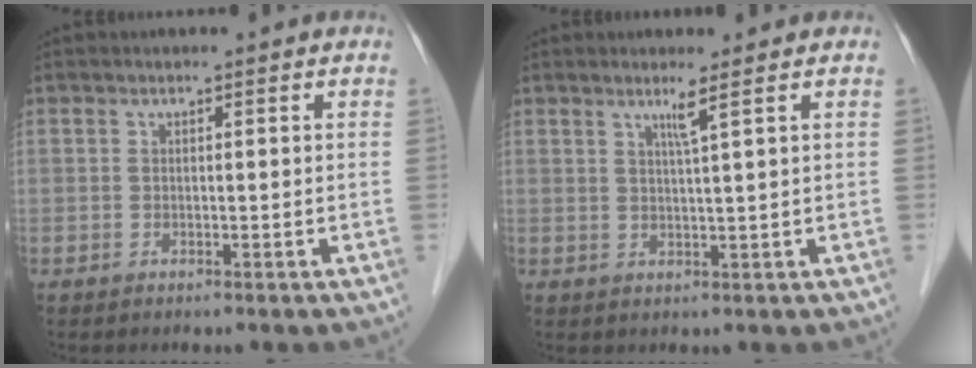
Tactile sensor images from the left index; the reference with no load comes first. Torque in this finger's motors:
{"motor_torque": [0.08, -0.06, 0.16, 0.04]}